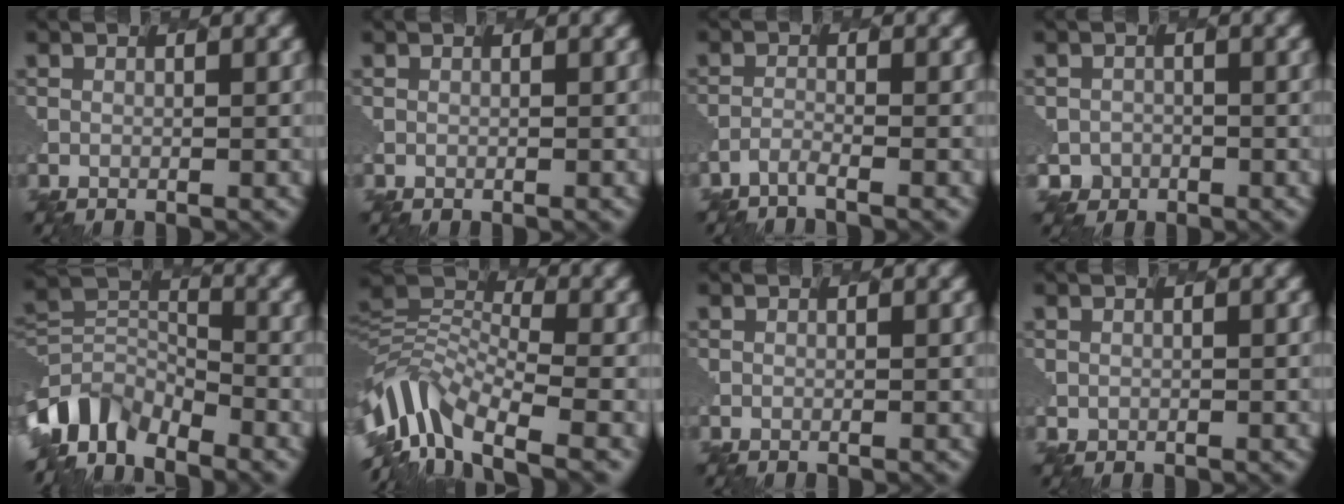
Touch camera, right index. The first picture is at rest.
{"total": 0.0}
{"total": 1.4, "force": [-1.4, -0.1, -0.2], "torque": [-0.006, -0.003, -0.043]}
{"total": 2.2, "force": [-1.0, 1.3, -1.4], "torque": [0.020, 0.004, -0.015]}
{"total": 6.1, "force": [-5.0, 3.1, 1.8], "torque": [-0.041, -0.008, -0.110]}
{"total": 7.9, "force": [-4.0, 3.9, 5.5], "torque": [-0.117, 0.003, -0.091]}
{"total": 0.0}
{"total": 0.6, "force": [0.1, 0.5, -0.3], "torque": [-0.004, -0.007, 0.009]}